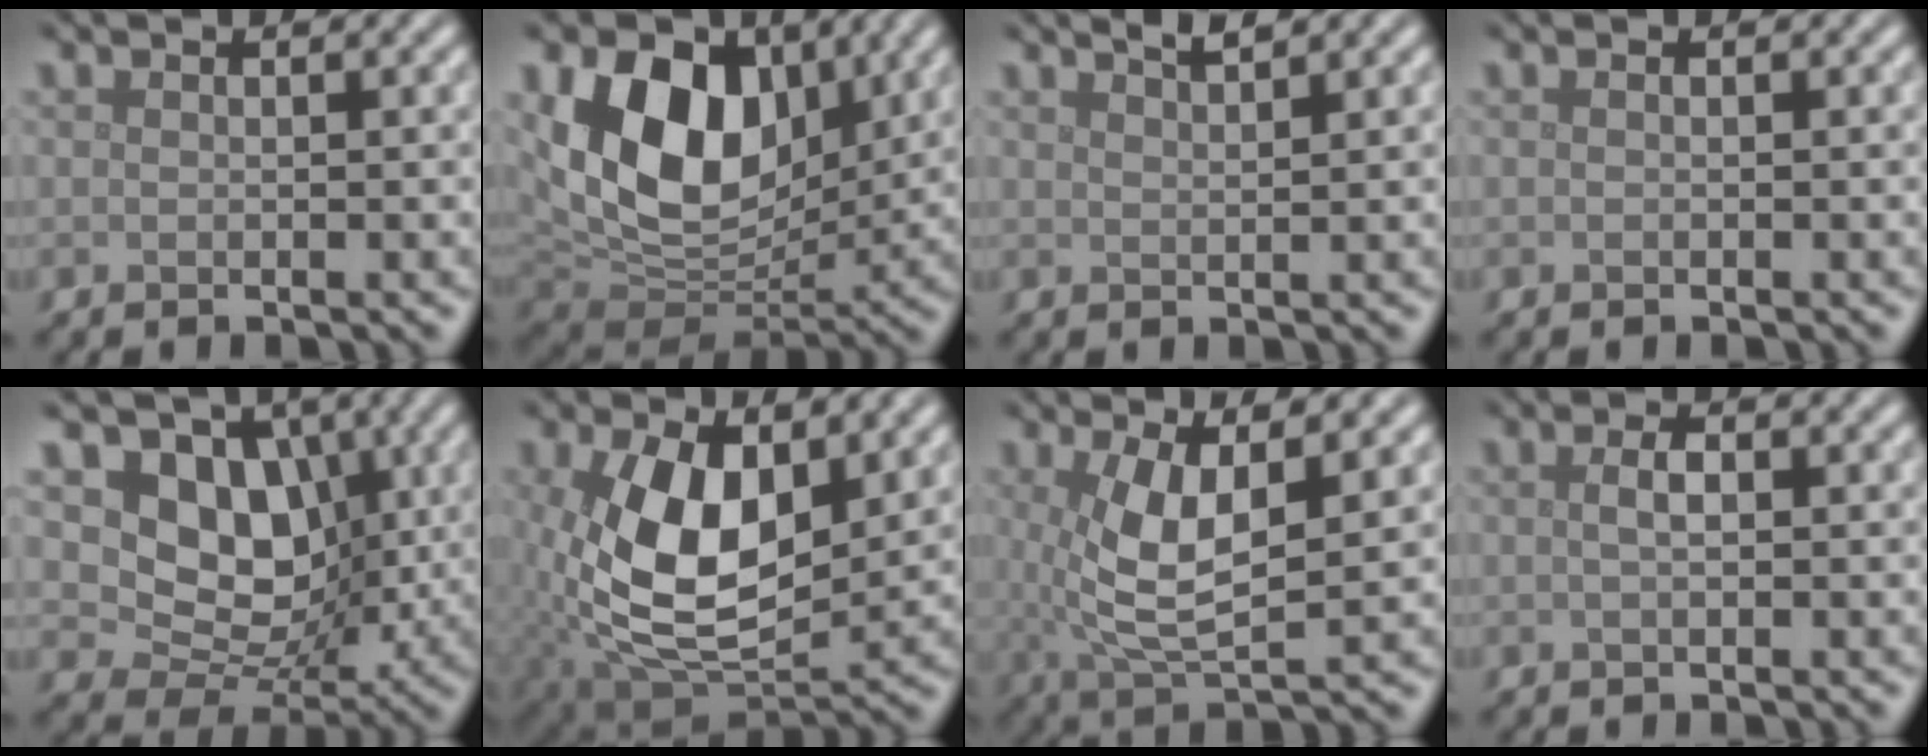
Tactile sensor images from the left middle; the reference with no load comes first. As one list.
[{"total": 12.3, "force": [3.5, 8.2, 8.4], "torque": [-0.155, -0.005, 0.060]}, {"total": 2.2, "force": [1.8, 0.5, 1.1], "torque": [0.000, 0.005, 0.016]}, {"total": 0.0}, {"total": 8.0, "force": [1.6, 6.2, 4.7], "torque": [-0.073, -0.013, 0.017]}, {"total": 10.5, "force": [1.6, 6.2, 8.3], "torque": [-0.175, -0.023, 0.039]}, {"total": 5.7, "force": [1.1, 2.1, 5.2], "torque": [-0.112, -0.008, 0.025]}, {"total": 1.4, "force": [0.1, 0.4, 1.3], "torque": [-0.025, 0.003, 0.001]}]